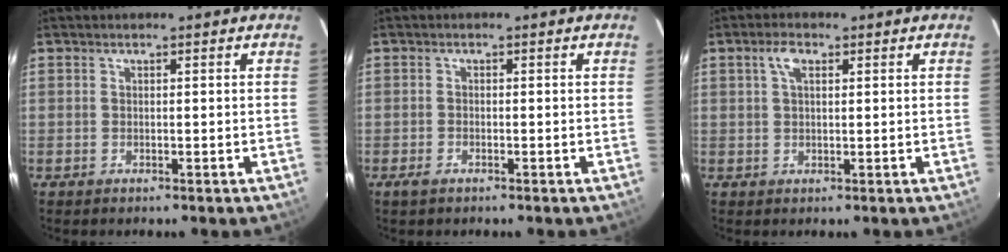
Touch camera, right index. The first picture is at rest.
{"total": 1.6, "force": [-1.2, 0.6, 0.9], "torque": [-0.023, -0.002, -0.023]}
{"total": 2.8, "force": [1.1, 1.4, 2.2], "torque": [-0.045, 0.009, 0.021]}